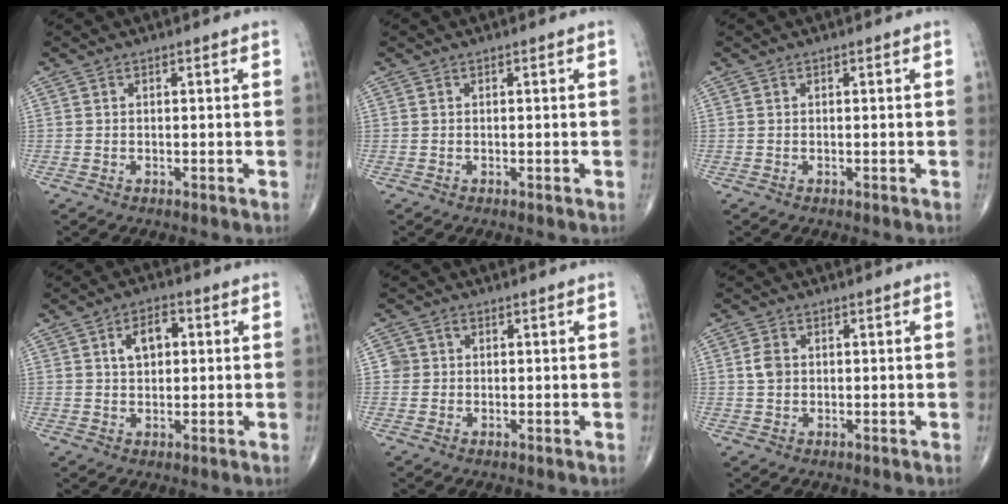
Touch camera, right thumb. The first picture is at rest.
{"total": 0.0}
{"total": 0.0}
{"total": 6.0, "force": [1.5, 3.8, 4.4], "torque": [-0.060, 0.008, 0.021]}
{"total": 2.3, "force": [0.2, 2.2, 0.4], "torque": [0.010, 0.005, 0.000]}
{"total": 2.8, "force": [0.3, 2.2, 1.8], "torque": [-0.029, 0.001, 0.006]}